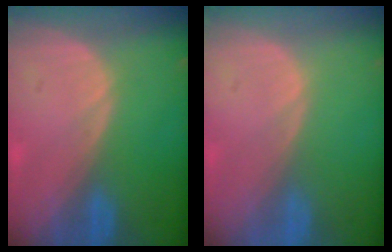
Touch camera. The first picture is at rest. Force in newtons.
{"total": 0.0}